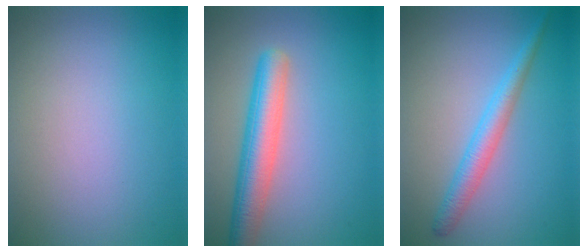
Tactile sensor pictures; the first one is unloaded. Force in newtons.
{"total": 5.3, "press": 5.3, "slide": 0.2}
{"total": 2.9, "press": 2.9, "slide": 0.0}